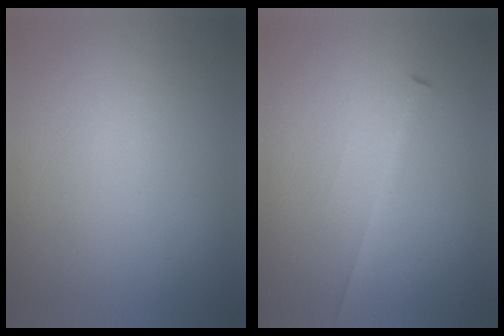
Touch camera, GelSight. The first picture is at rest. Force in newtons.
{"total": 1.8}